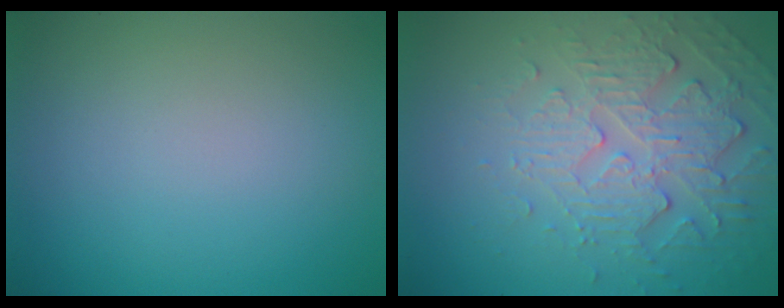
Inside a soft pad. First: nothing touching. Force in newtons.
{"total": 5.3, "press": 3.7, "slide": 3.7}